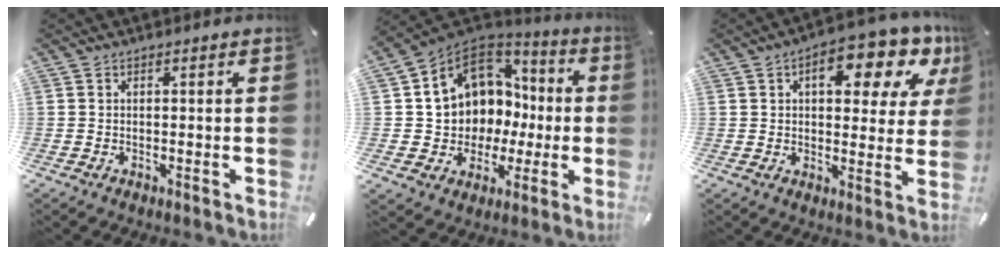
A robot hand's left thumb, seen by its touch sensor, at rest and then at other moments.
{"total": 10.5, "force": [3.2, 9.6, 2.9], "torque": [-0.072, -0.037, 0.072]}
{"total": 13.8, "force": [6.5, 6.8, 10.0], "torque": [-0.118, -0.033, 0.103]}